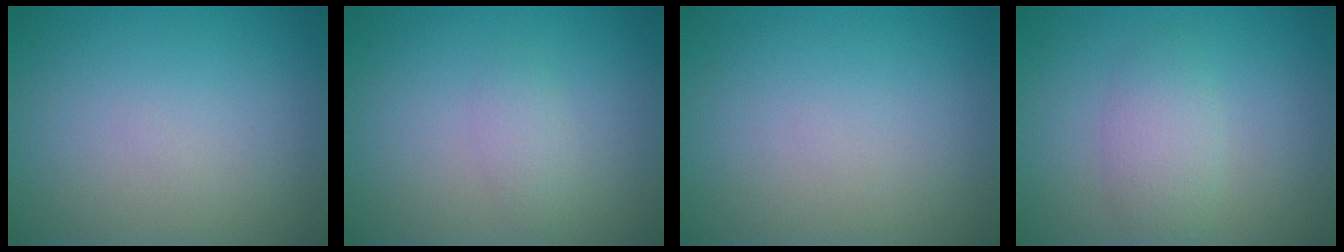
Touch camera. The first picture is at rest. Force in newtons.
{"total": 1.4, "press": 1.4, "slide": 0.0}
{"total": 0.0}
{"total": 2.7, "press": 2.7, "slide": 0.1}